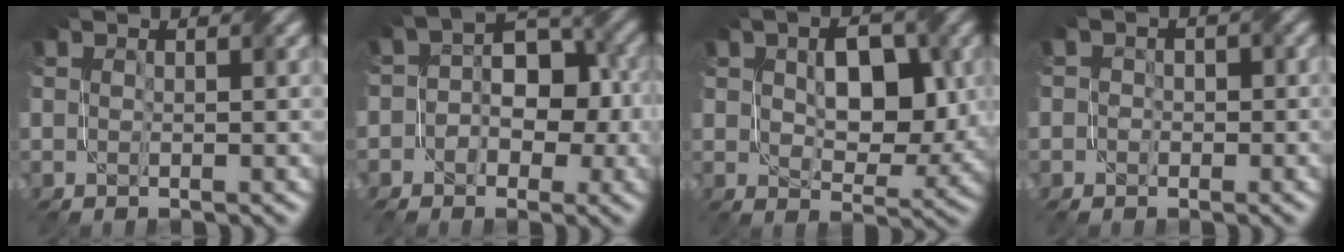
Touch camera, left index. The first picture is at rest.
{"total": 6.0, "force": [-1.4, 4.1, 4.2], "torque": [-0.027, 0.019, -0.032]}
{"total": 6.5, "force": [1.2, 3.9, 5.0], "torque": [-0.078, -0.007, 0.025]}
{"total": 1.9, "force": [-0.5, 1.8, 0.4], "torque": [0.002, 0.007, -0.019]}